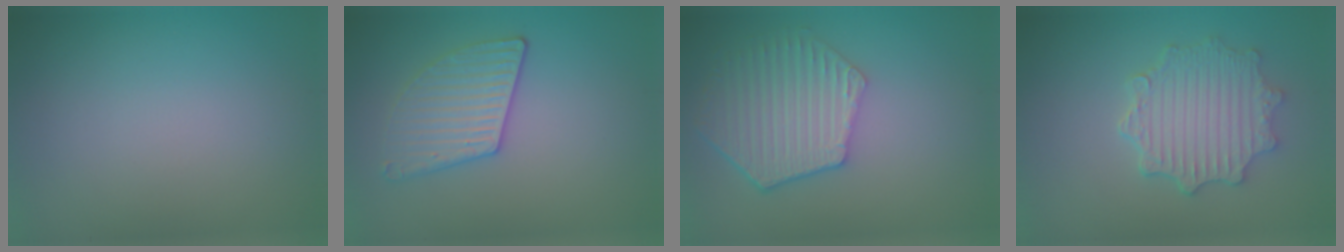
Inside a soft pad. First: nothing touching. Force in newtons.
{"total": 3.0, "press": 2.9, "slide": 0.4}
{"total": 5.9, "press": 5.0, "slide": 3.1}
{"total": 4.9, "press": 4.0, "slide": 2.9}